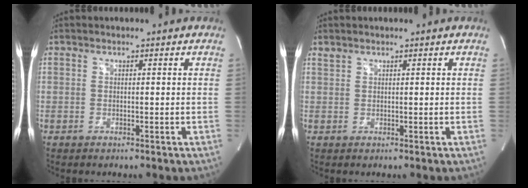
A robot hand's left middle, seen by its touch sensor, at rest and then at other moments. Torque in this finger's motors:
{"motor_torque": [0.04, -0.04, 0.04, 0.01]}